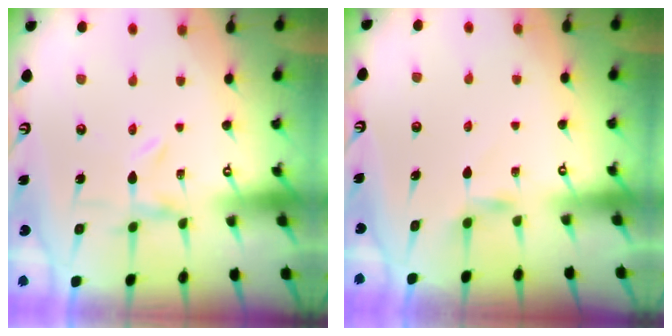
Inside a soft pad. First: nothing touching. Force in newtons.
{"total": 3.3, "press": 3.3, "slide": 0.5}